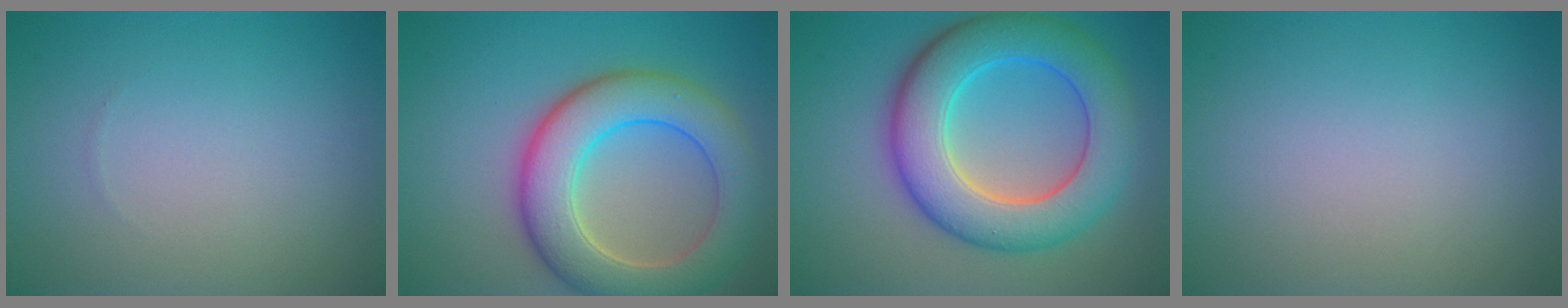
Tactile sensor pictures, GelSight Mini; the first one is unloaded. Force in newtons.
{"total": 8.4, "press": 8.3, "slide": 0.5}
{"total": 9.3, "press": 9.3, "slide": 0.1}
{"total": 0.0}